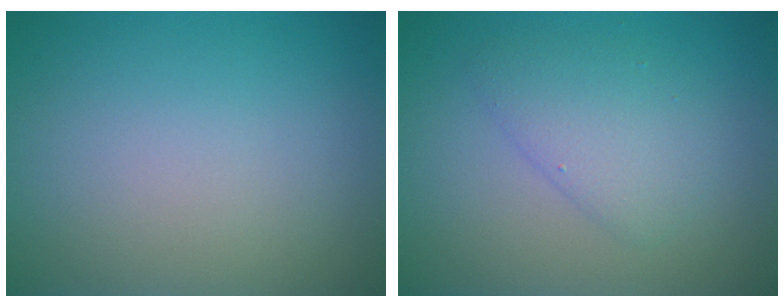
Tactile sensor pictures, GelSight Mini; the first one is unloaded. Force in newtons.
{"total": 3.0, "press": 3.0, "slide": 0.3}